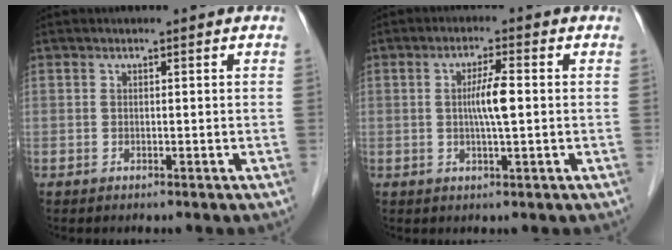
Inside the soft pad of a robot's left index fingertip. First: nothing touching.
{"total": 4.3, "force": [0.0, 0.2, 4.3], "torque": [-0.082, 0.000, -0.001]}